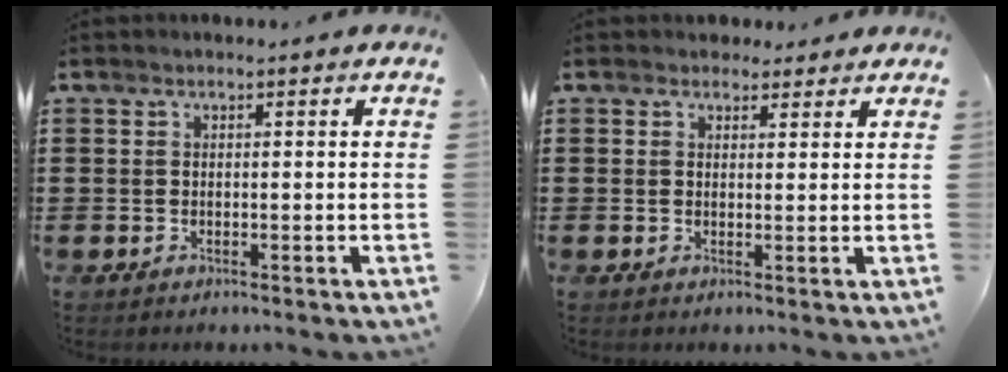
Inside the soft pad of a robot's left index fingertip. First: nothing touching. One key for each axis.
{"total": 2.1, "fx": 1.6, "fy": 1.3, "fz": 0.1, "tx": 0.000, "ty": 0.004, "tz": 0.029}